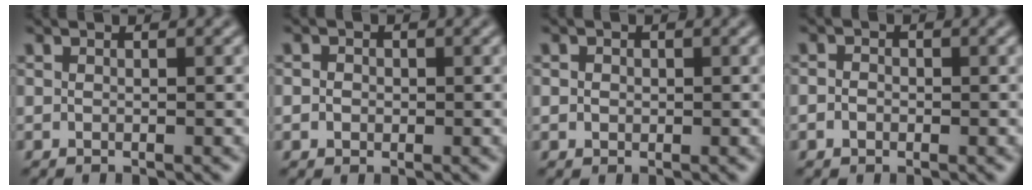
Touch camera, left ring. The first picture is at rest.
{"total": 1.7, "force": [0.3, 1.4, 0.7], "torque": [-0.001, 0.008, -0.008]}
{"total": 0.9, "force": [0.2, 0.9, 0.3], "torque": [0.000, -0.001, -0.001]}
{"total": 1.2, "force": [-0.4, 1.0, 0.5], "torque": [-0.004, -0.001, -0.013]}